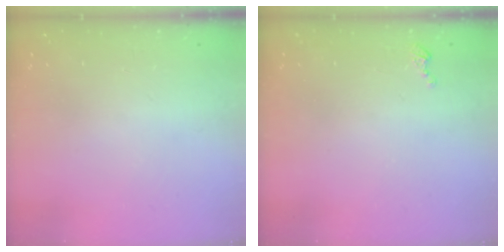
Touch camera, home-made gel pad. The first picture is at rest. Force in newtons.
{"total": 2.3, "press": 2.3, "slide": 0.3}